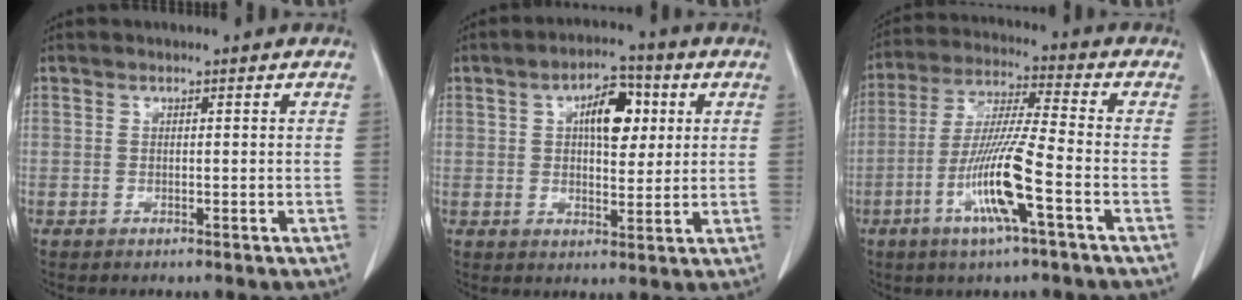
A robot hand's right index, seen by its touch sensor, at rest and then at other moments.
{"total": 7.9, "force": [2.3, 3.7, 6.6], "torque": [-0.102, 0.017, 0.036]}
{"total": 11.9, "force": [-4.5, -0.1, 11.0], "torque": [-0.222, -0.009, -0.089]}